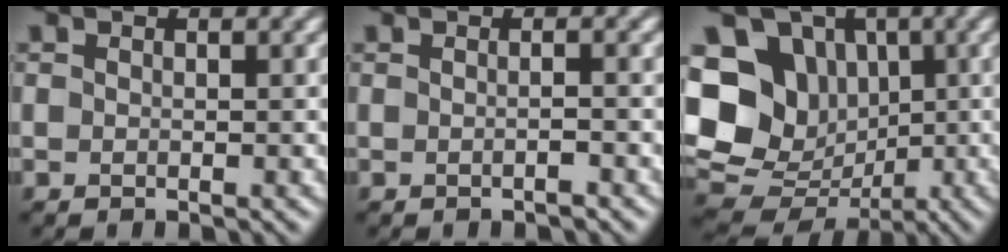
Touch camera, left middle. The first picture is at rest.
{"total": 1.0, "force": [-0.3, 0.3, 0.9], "torque": [-0.009, 0.001, -0.008]}
{"total": 17.4, "force": [1.7, 15.3, 8.1], "torque": [-0.186, 0.024, 0.012]}